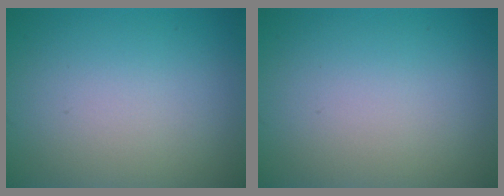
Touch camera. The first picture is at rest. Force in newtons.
{"total": 0.0}